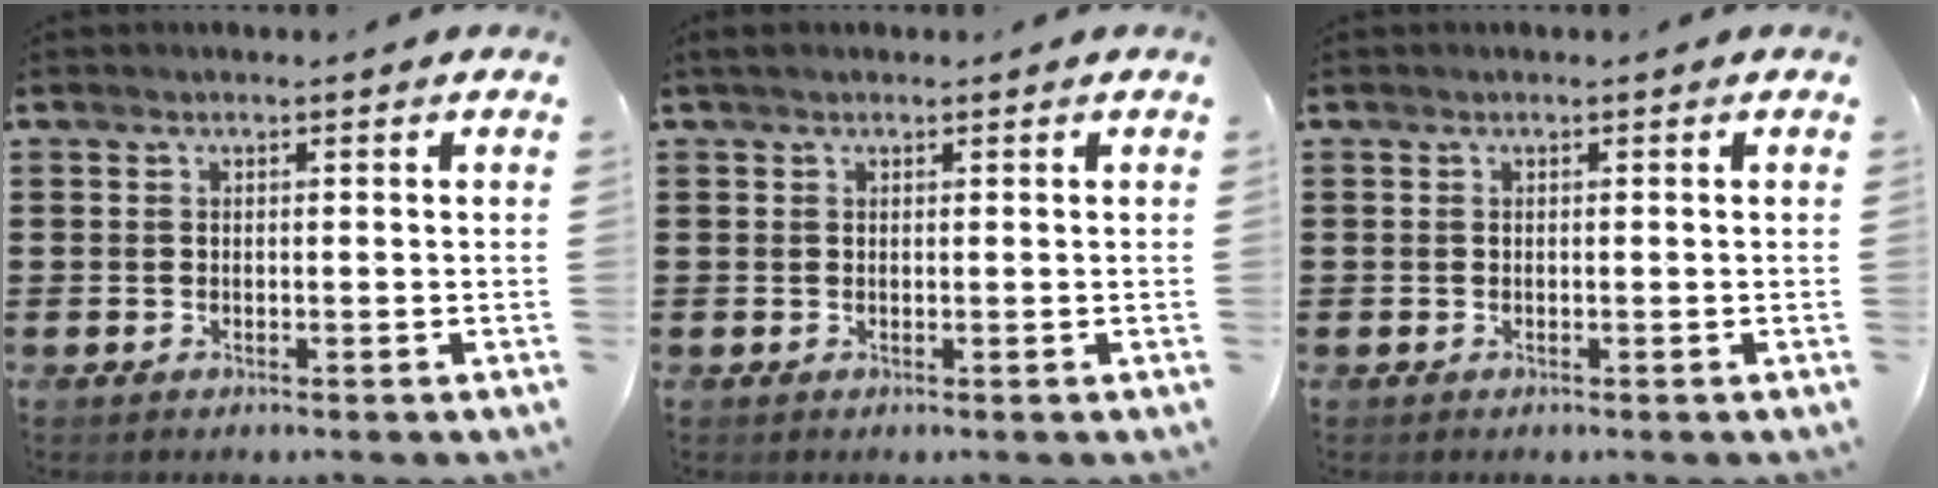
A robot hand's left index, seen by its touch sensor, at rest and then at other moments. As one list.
[{"total": 0.8, "force": [0.5, 0.4, 0.5], "torque": [-0.011, 0.004, 0.009]}, {"total": 0.0}]